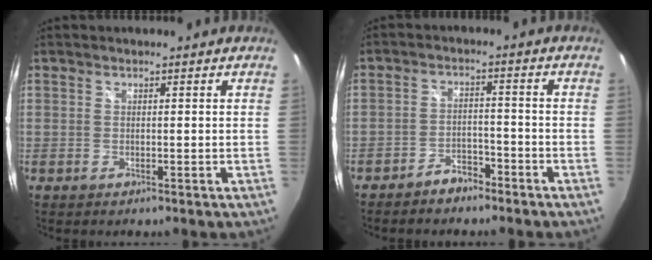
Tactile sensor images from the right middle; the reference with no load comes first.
{"total": 4.2, "force": [-3.6, 1.7, 1.5], "torque": [-0.045, 0.013, -0.056]}